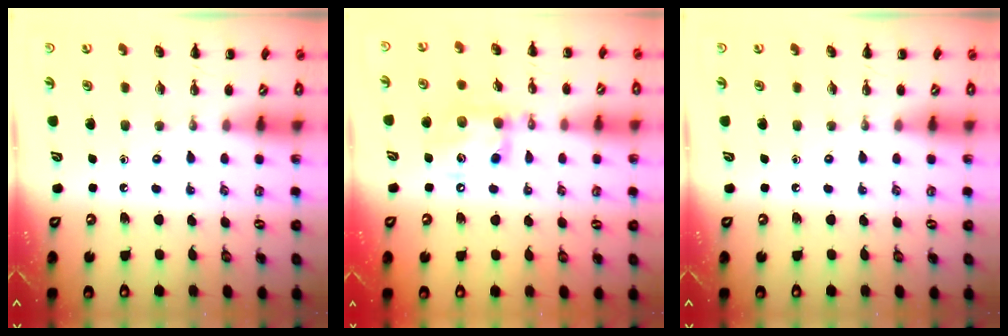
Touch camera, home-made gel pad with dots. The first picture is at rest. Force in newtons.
{"total": 12.6, "press": 12.5, "slide": 1.9}
{"total": 0.0}